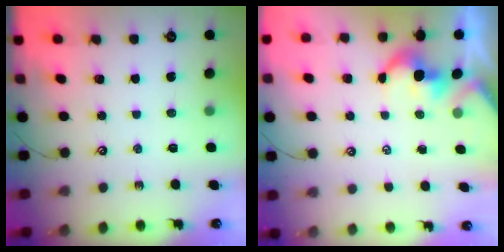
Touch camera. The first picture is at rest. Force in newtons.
{"total": 0.0}